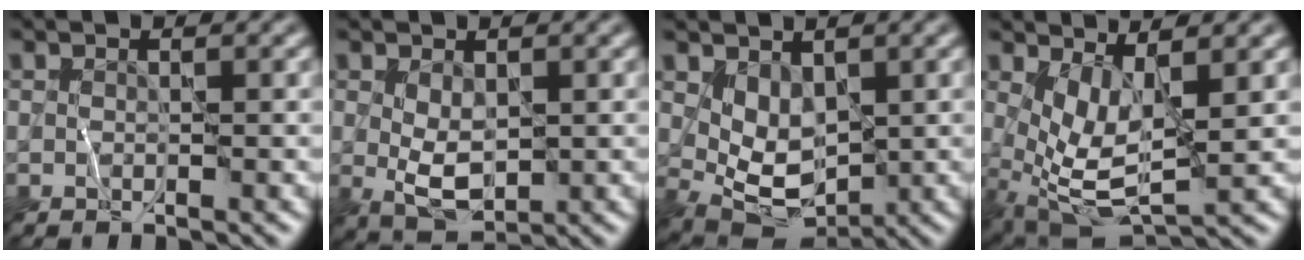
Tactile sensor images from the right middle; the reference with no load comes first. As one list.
[{"total": 3.3, "force": [0.3, 1.8, 2.8], "torque": [-0.052, -0.007, 0.012]}, {"total": 4.3, "force": [1.4, 2.7, 3.0], "torque": [-0.059, -0.017, 0.033]}, {"total": 5.2, "force": [1.1, 2.0, 4.7], "torque": [-0.108, -0.014, 0.023]}]